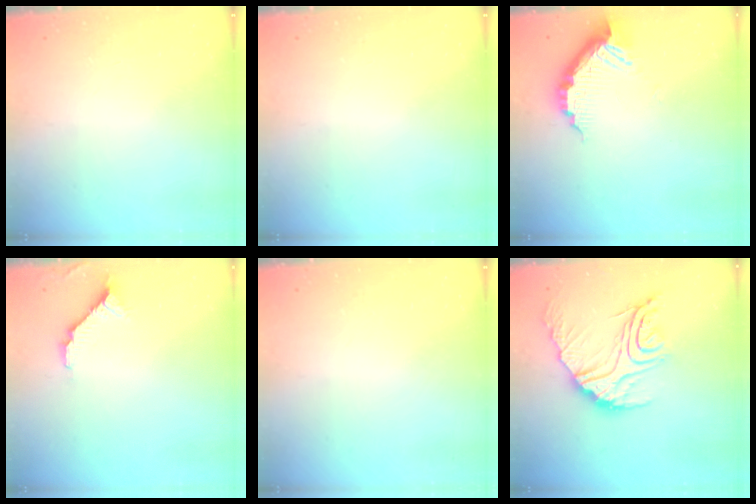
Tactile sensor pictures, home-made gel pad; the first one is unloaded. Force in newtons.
{"total": 0.0}
{"total": 10.5, "press": 10.5, "slide": 0.9}
{"total": 5.4, "press": 5.4, "slide": 0.2}
{"total": 0.0}
{"total": 18.9, "press": 18.8, "slide": 1.5}